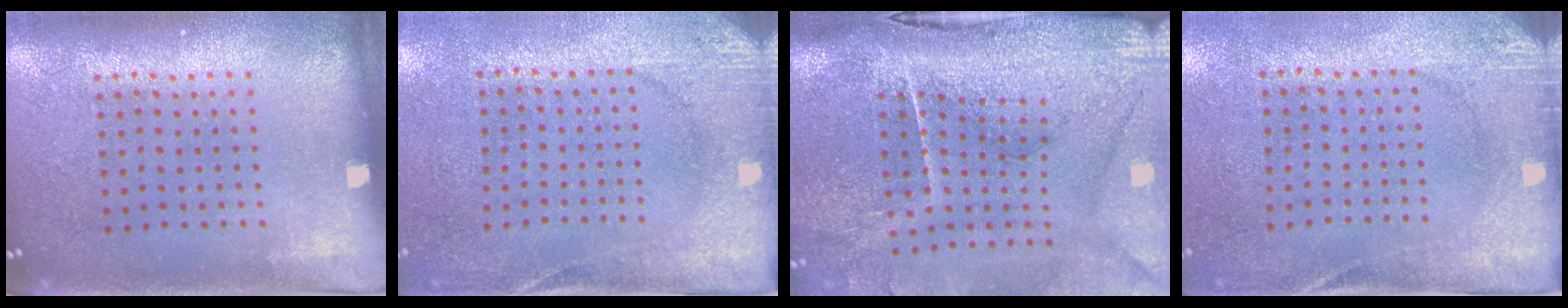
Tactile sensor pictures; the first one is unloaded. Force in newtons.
{"total": 2.7, "press": 2.3, "slide": 1.3}
{"total": 4.8, "press": 3.8, "slide": 3.0}
{"total": 2.7, "press": 2.1, "slide": 1.7}